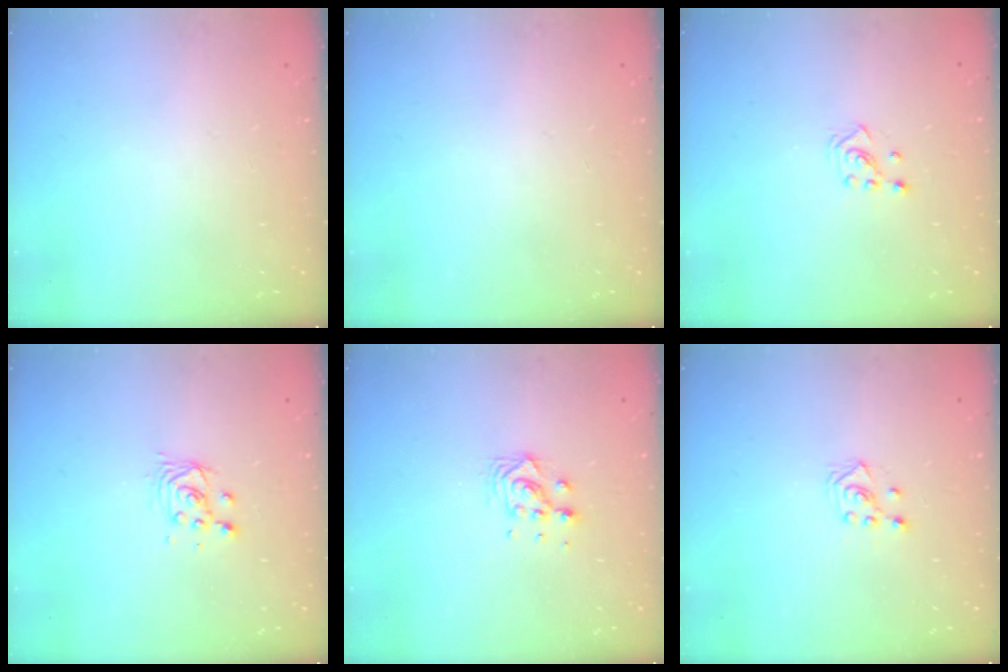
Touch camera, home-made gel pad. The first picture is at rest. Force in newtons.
{"total": 0.0}
{"total": 2.3, "press": 2.2, "slide": 0.8}
{"total": 3.1, "press": 3.1, "slide": 0.2}
{"total": 6.9, "press": 6.9, "slide": 0.4}
{"total": 3.7, "press": 3.7, "slide": 0.7}